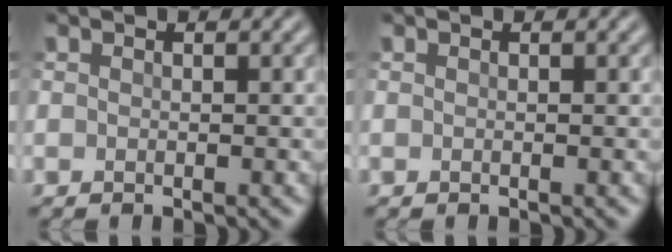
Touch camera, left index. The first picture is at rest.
{"total": 0.0}